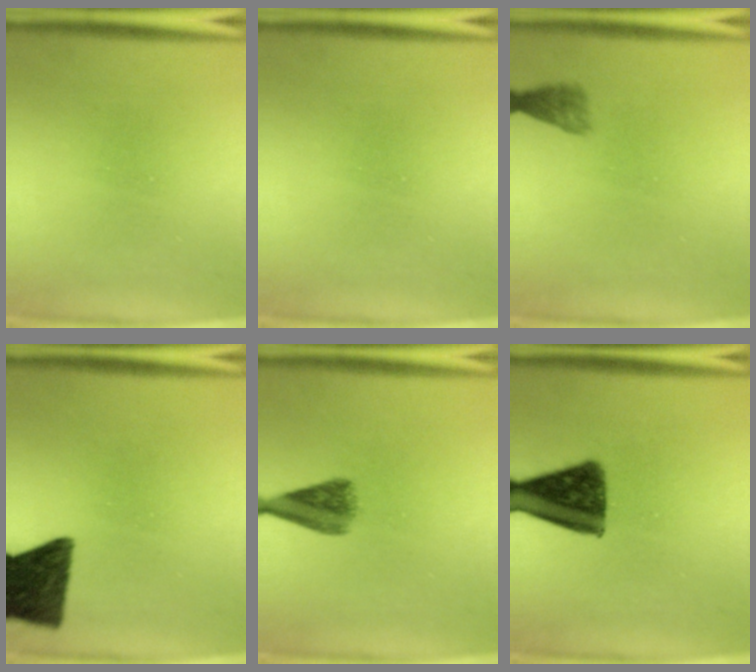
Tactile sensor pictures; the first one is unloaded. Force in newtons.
{"total": 0.0}
{"total": 2.4}
{"total": 12.9}
{"total": 4.4}
{"total": 12.0}